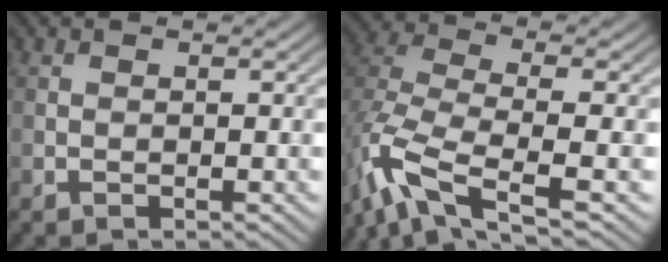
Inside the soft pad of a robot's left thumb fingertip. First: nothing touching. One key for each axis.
{"total": 9.6, "fx": -5.2, "fy": 3.5, "fz": 7.3, "tx": -0.163, "ty": -0.015, "tz": -0.114}